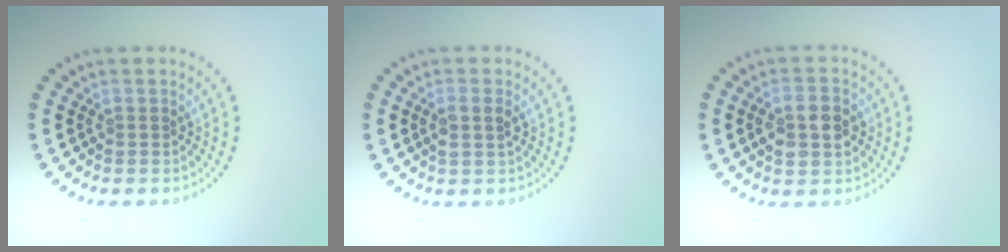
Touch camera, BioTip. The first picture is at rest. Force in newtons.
{"total": 1.7, "press": 1.6, "slide": 0.6}
{"total": 3.7, "press": 3.7, "slide": 0.1}